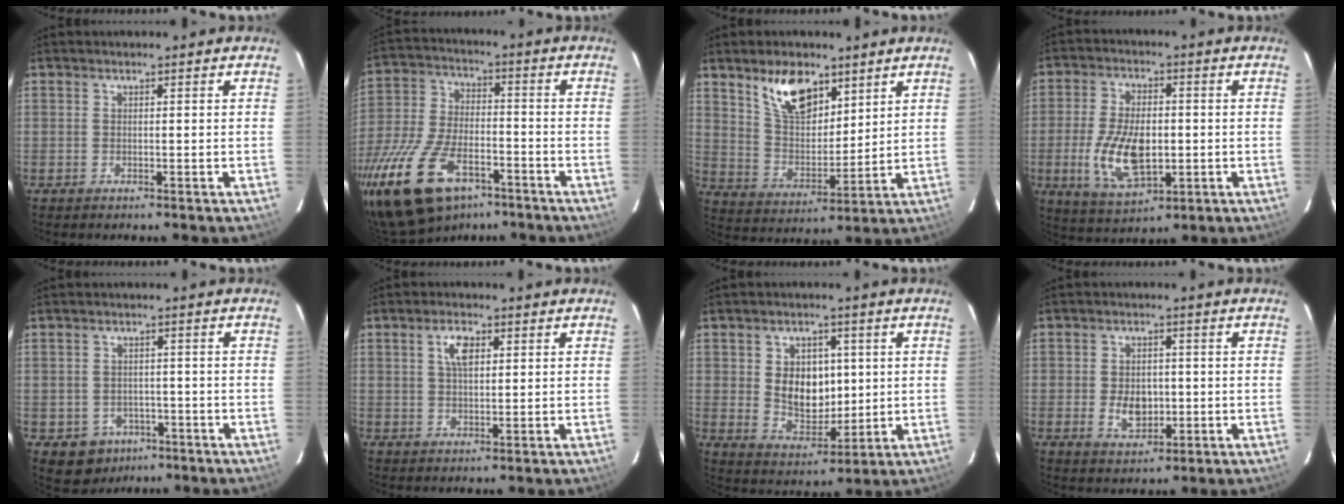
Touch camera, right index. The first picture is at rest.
{"total": 20.3, "force": [-12.6, 10.7, 11.8], "torque": [-0.259, -0.021, -0.219]}
{"total": 11.8, "force": [7.5, 6.0, 7.0], "torque": [-0.120, 0.007, 0.145]}
{"total": 12.8, "force": [-2.3, 6.7, 10.6], "torque": [-0.215, -0.008, -0.035]}
{"total": 6.5, "force": [-3.4, 5.3, 1.5], "torque": [-0.041, 0.014, -0.034]}
{"total": 4.1, "force": [1.5, 2.0, 3.3], "torque": [-0.061, 0.009, 0.029]}
{"total": 9.5, "force": [1.4, 7.0, 6.3], "torque": [-0.114, 0.003, 0.040]}
{"total": 6.0, "force": [-1.1, 4.3, 4.1], "torque": [-0.081, 0.000, -0.011]}